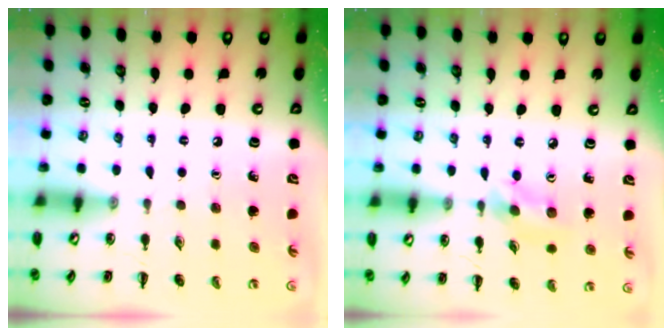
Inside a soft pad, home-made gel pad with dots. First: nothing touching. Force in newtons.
{"total": 2.9, "press": 2.9, "slide": 0.7}